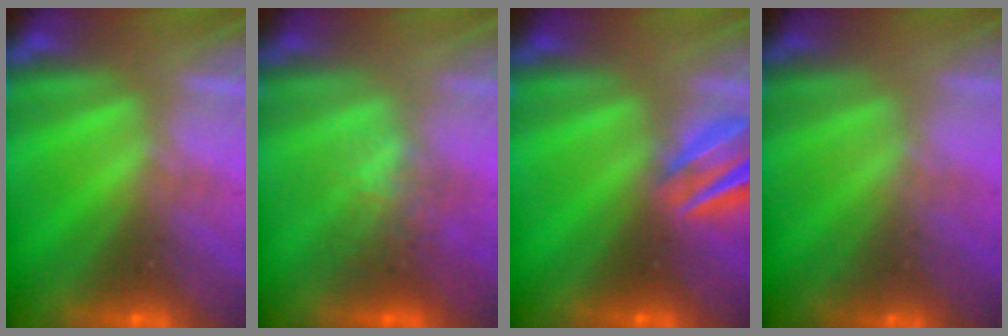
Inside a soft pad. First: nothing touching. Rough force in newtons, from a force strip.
{"total": 2.7}
{"total": 7.6}
{"total": 1.4}